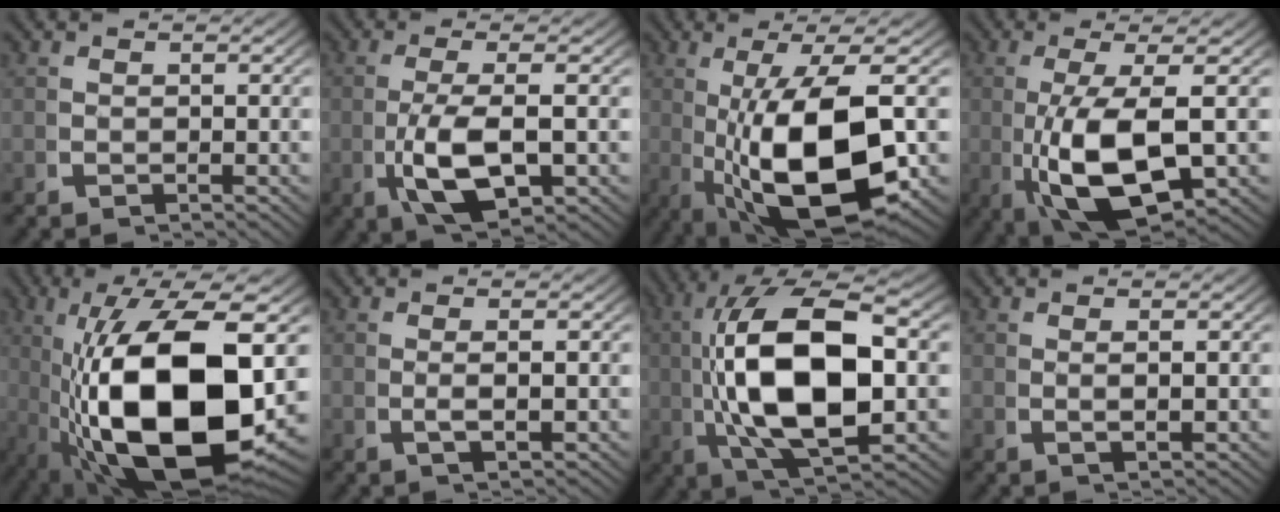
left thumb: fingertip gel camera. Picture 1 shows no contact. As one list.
[{"total": 6.5, "force": [-0.6, 3.0, 5.7], "torque": [-0.134, -0.015, 0.000]}, {"total": 16.0, "force": [-1.7, 7.9, 13.9], "torque": [-0.251, -0.046, 0.004]}, {"total": 10.9, "force": [-1.6, 5.3, 9.4], "torque": [-0.217, -0.040, 0.003]}, {"total": 23.9, "force": [-3.2, 12.7, 19.9], "torque": [-0.373, -0.068, -0.004]}, {"total": 1.6, "force": [0.3, 0.3, 1.6], "torque": [-0.037, -0.001, 0.009]}, {"total": 16.4, "force": [0.1, 8.4, 14.1], "torque": [-0.297, -0.040, 0.025]}, {"total": 1.3, "force": [0.6, 0.1, 1.1], "torque": [-0.026, -0.002, 0.015]}]